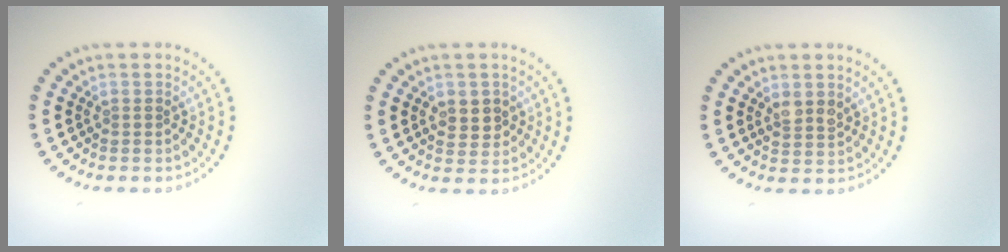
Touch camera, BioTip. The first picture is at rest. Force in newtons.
{"total": 2.4, "press": 2.3, "slide": 0.7}
{"total": 1.5, "press": 1.5, "slide": 0.5}